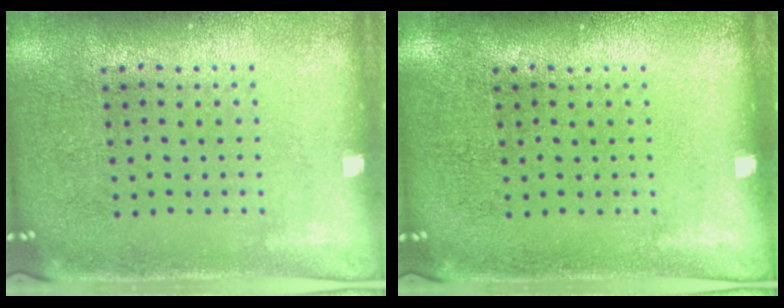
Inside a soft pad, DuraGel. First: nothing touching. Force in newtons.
{"total": 0.0}